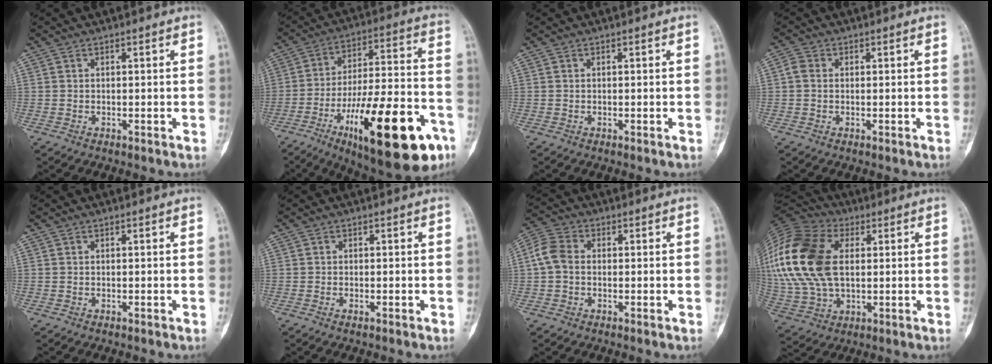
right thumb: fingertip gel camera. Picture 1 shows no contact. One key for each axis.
{"total": 28.3, "fx": -12.8, "fy": 9.1, "fz": 23.6, "tx": -0.339, "ty": 0.060, "tz": -0.188}
{"total": 0.0}
{"total": 2.3, "fx": 0.2, "fy": 1.8, "fz": 1.3, "tx": -0.025, "ty": 0.006, "tz": 0.001}
{"total": 0.0}
{"total": 0.6, "fx": -0.3, "fy": 0.1, "fz": 0.5, "tx": -0.010, "ty": 0.001, "tz": -0.006}
{"total": 5.8, "fx": 0.2, "fy": 4.4, "fz": 3.8, "tx": -0.082, "ty": 0.019, "tz": -0.004}
{"total": 26.4, "fx": 4.9, "fy": 16.6, "fz": 20.0, "tx": -0.464, "ty": 0.015, "tz": 0.092}